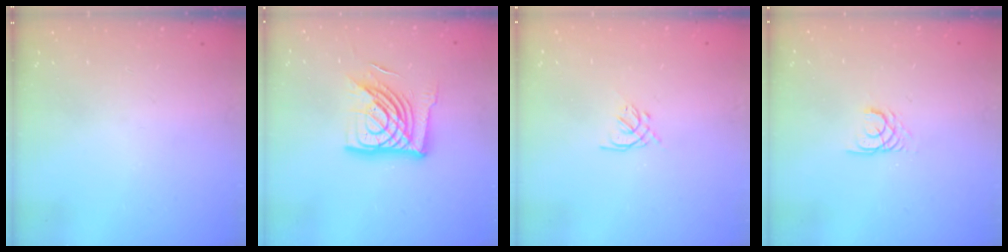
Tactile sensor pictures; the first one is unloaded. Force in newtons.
{"total": 16.8, "press": 16.7, "slide": 1.7}
{"total": 1.6, "press": 1.5, "slide": 0.5}
{"total": 2.2, "press": 2.2, "slide": 0.1}